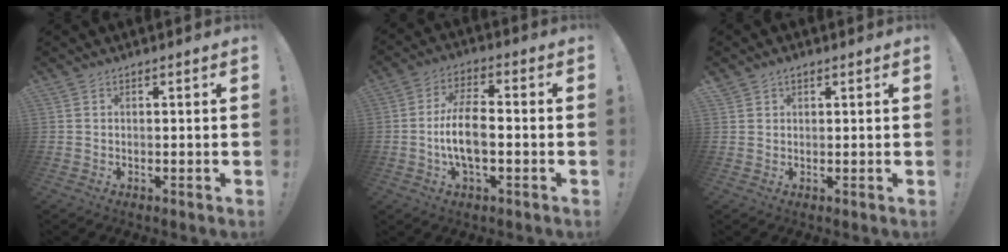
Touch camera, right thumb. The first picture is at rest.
{"total": 10.3, "force": [-2.4, 4.5, 9.0], "torque": [-0.184, 0.009, -0.042]}
{"total": 1.5, "force": [1.0, 1.0, 0.3], "torque": [-0.003, -0.002, 0.020]}